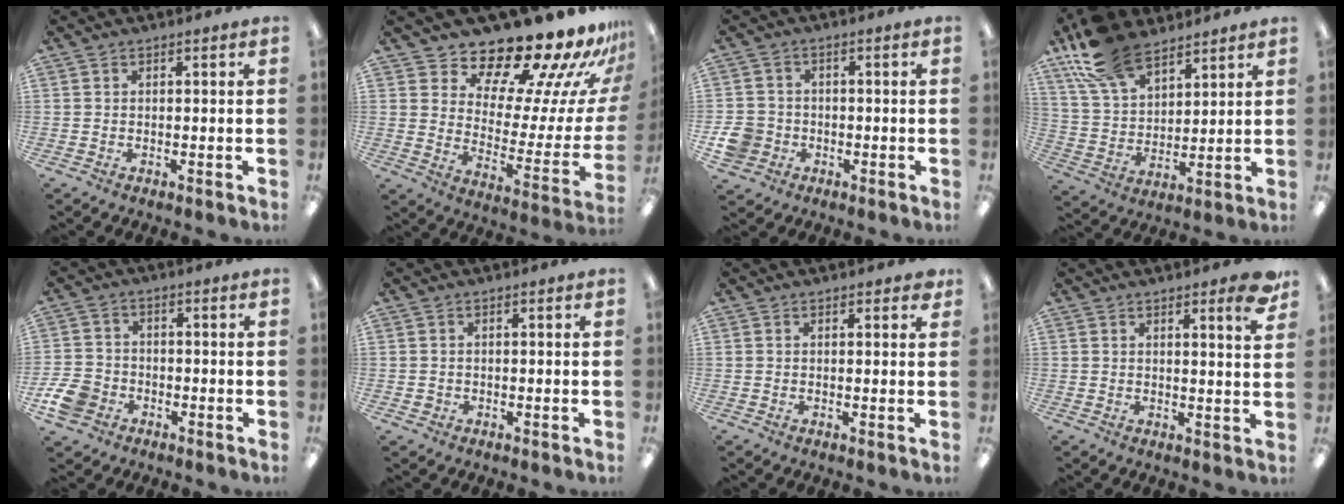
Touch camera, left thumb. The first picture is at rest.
{"total": 20.2, "force": [18.2, 4.6, 7.6], "torque": [-0.112, -0.158, 0.300]}
{"total": 6.6, "force": [-1.9, 5.9, 2.3], "torque": [-0.059, 0.012, -0.036]}
{"total": 16.2, "force": [11.5, 8.3, 7.9], "torque": [-0.170, -0.042, 0.219]}
{"total": 7.4, "force": [-3.2, 5.7, 3.3], "torque": [-0.081, 0.020, -0.061]}
{"total": 1.1, "force": [0.0, 1.1, 0.2], "torque": [-0.003, 0.005, -0.002]}
{"total": 1.6, "force": [1.2, 0.7, 0.7], "torque": [0.000, -0.002, 0.017]}
{"total": 5.4, "force": [3.8, 0.7, 3.8], "torque": [-0.051, -0.021, 0.057]}